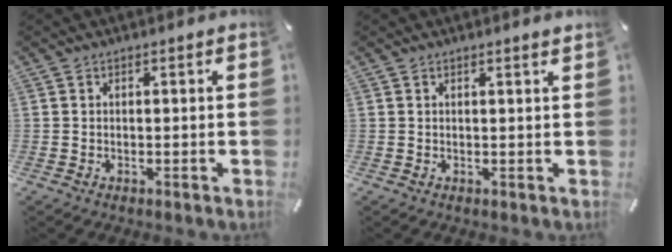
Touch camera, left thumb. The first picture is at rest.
{"total": 0.9, "force": [0.7, -0.1, 0.5], "torque": [-0.009, -0.002, 0.013]}